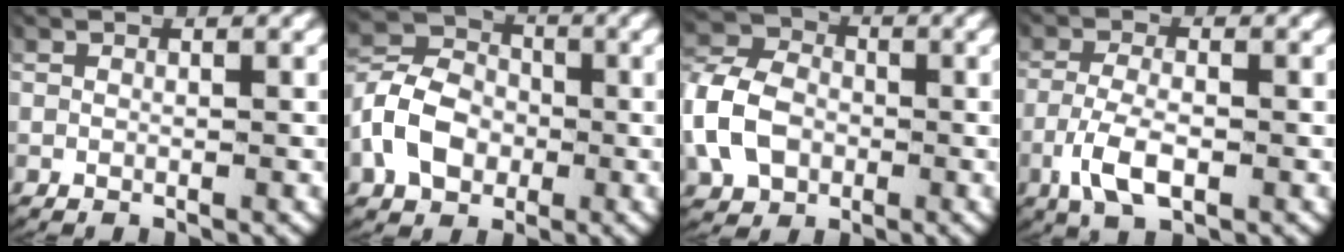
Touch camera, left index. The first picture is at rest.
{"total": 7.6, "force": [-0.7, 6.5, 3.9], "torque": [-0.083, -0.007, -0.020]}
{"total": 7.8, "force": [-0.6, 6.7, 4.0], "torque": [-0.088, -0.007, -0.016]}
{"total": 4.3, "force": [-1.8, 1.9, 3.4], "torque": [-0.077, -0.013, -0.026]}